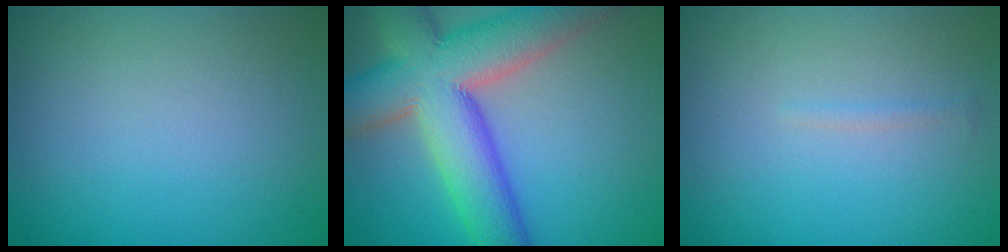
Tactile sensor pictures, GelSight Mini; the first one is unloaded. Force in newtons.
{"total": 12.5, "press": 12.4, "slide": 1.0}
{"total": 0.5, "press": 0.5, "slide": 0.0}